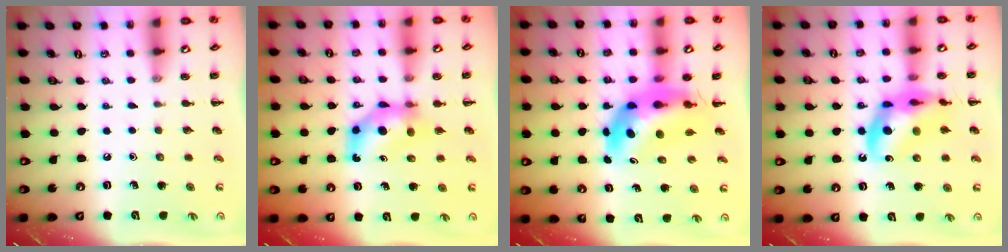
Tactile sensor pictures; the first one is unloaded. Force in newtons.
{"total": 7.2, "press": 7.1, "slide": 0.8}
{"total": 10.7, "press": 10.2, "slide": 3.4}
{"total": 14.4, "press": 14.0, "slide": 3.4}